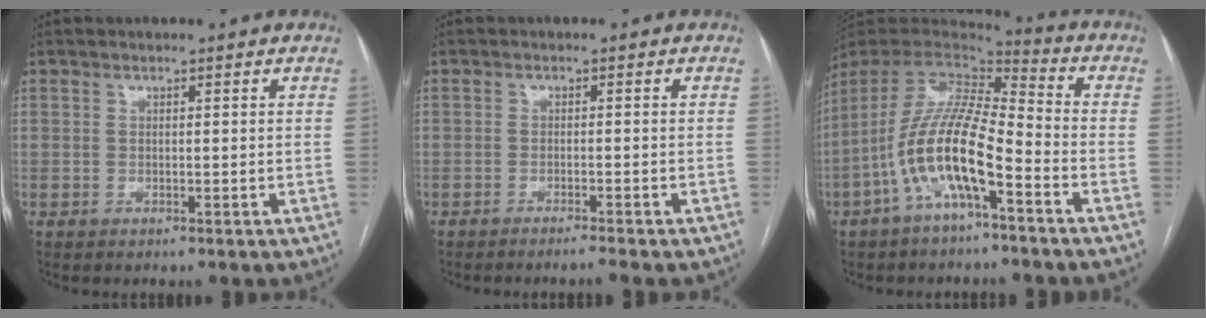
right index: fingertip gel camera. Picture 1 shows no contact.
{"total": 3.6, "force": [-3.2, 0.0, 1.7], "torque": [-0.020, -0.003, -0.041]}
{"total": 14.7, "force": [-6.0, 3.1, 13.1], "torque": [-0.266, 0.007, -0.112]}